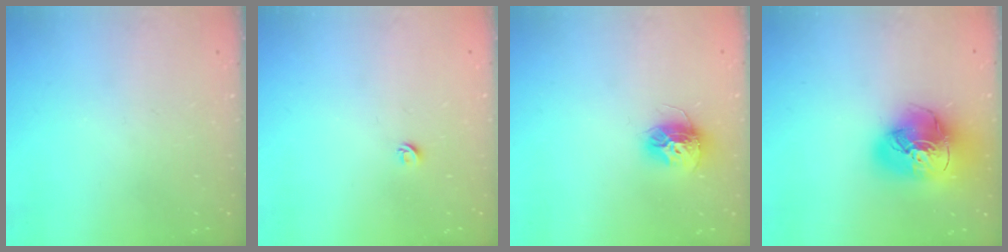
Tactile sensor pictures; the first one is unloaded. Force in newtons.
{"total": 3.7, "press": 3.7, "slide": 0.5}
{"total": 11.3, "press": 11.3, "slide": 0.9}
{"total": 19.0, "press": 18.8, "slide": 2.5}